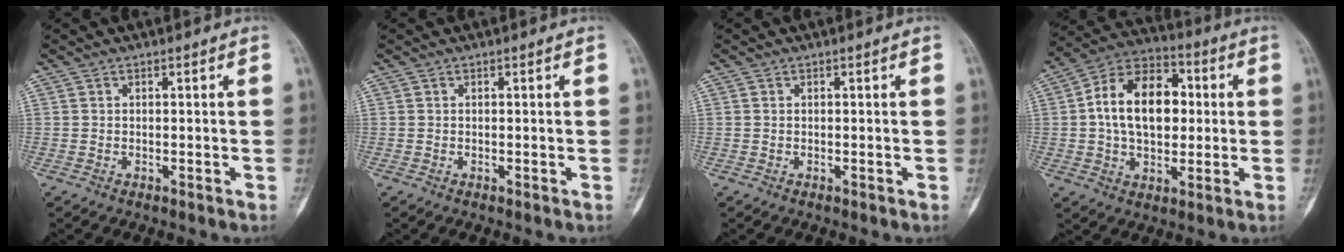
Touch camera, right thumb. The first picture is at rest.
{"total": 0.0}
{"total": 0.0}
{"total": 16.8, "force": [1.4, 10.9, 12.7], "torque": [-0.182, 0.025, 0.016]}